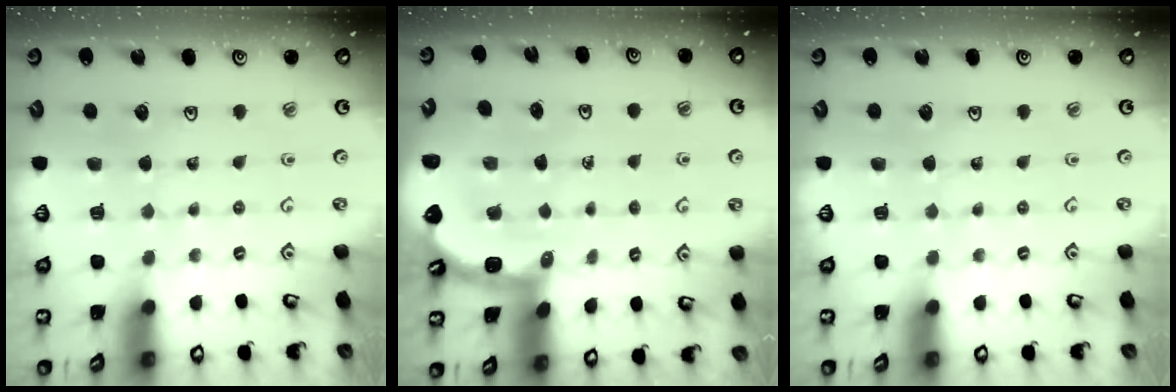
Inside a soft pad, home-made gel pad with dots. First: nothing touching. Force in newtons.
{"total": 3.3, "press": 3.3, "slide": 0.5}
{"total": 0.0}